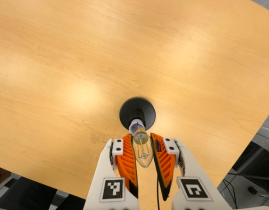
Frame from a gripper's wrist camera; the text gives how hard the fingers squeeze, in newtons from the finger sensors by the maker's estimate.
{"total": 22.4, "left": 25.8, "right": 19.0}